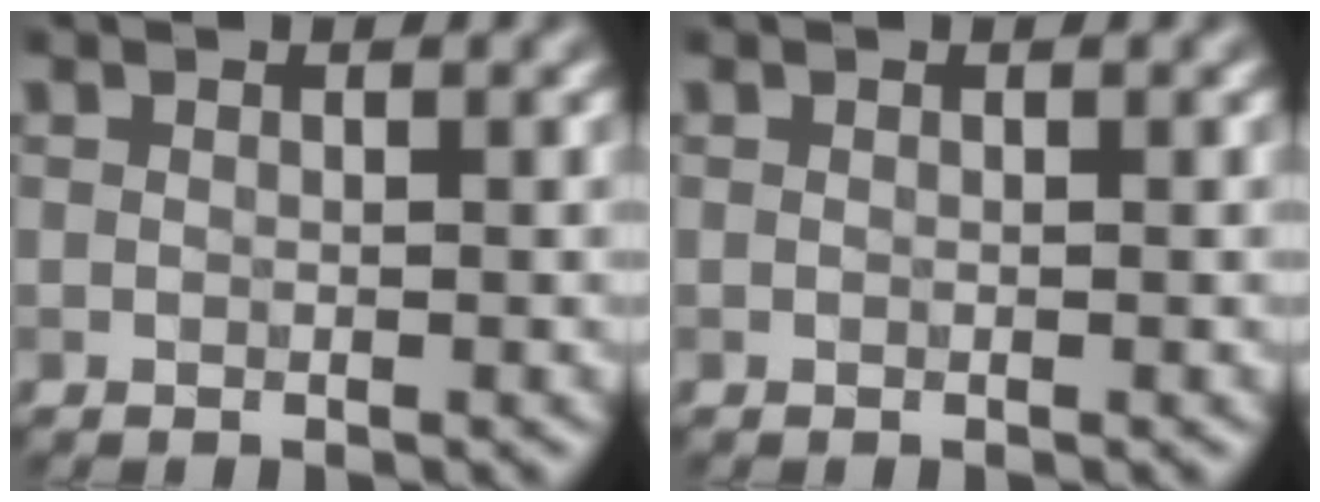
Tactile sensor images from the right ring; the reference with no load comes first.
{"total": 0.0}